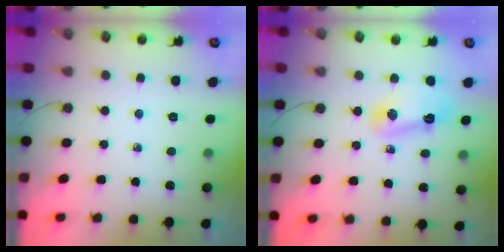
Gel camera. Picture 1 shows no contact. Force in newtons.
{"total": 6.9, "press": 6.9, "slide": 0.4}